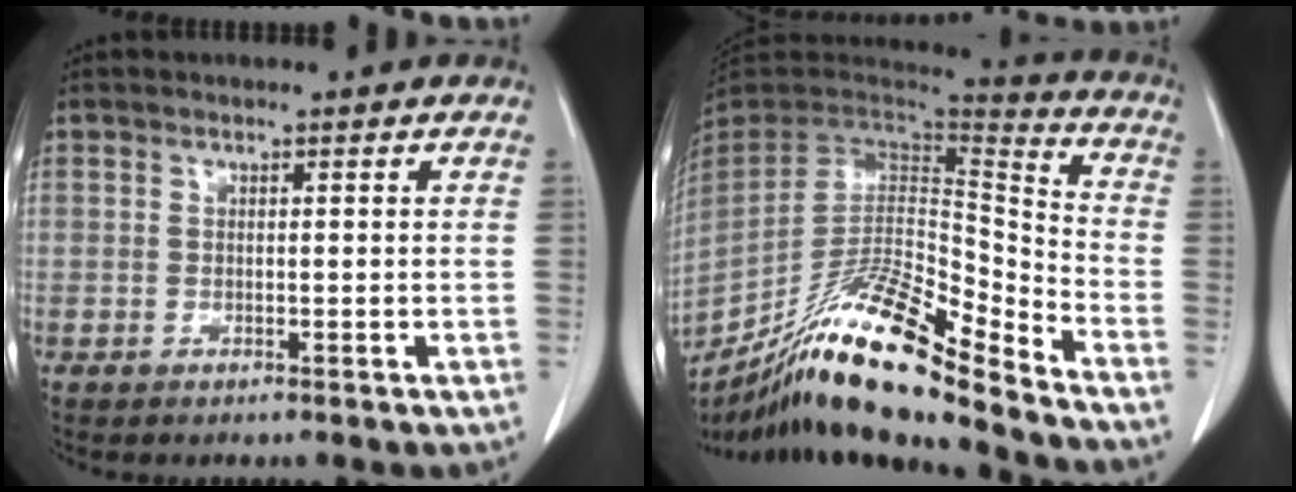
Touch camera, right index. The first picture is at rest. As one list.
[{"total": 20.3, "force": [-15.9, 0.8, 12.7], "torque": [-0.242, -0.015, -0.293]}]